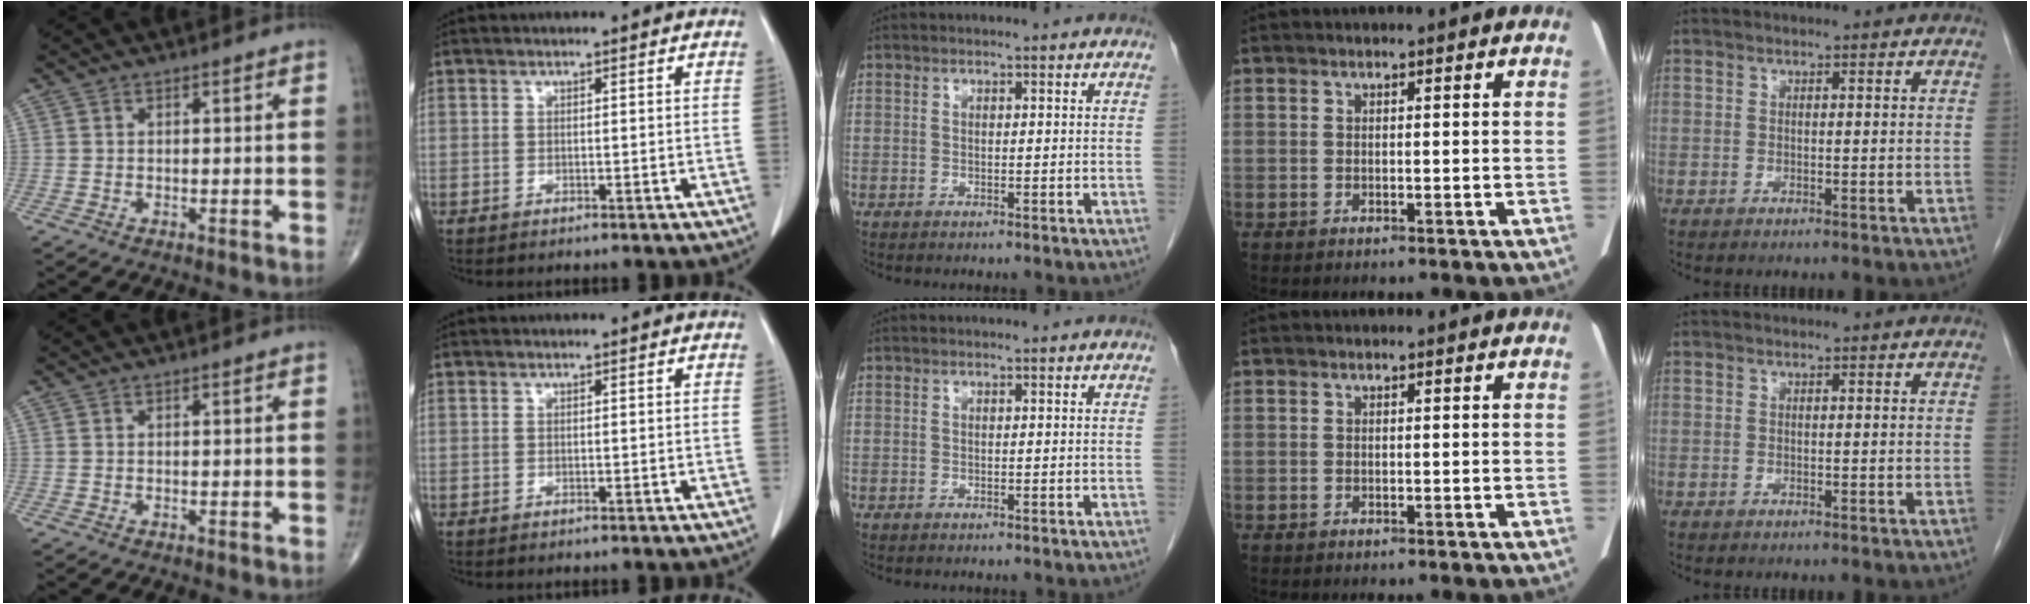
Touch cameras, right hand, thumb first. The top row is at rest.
{}